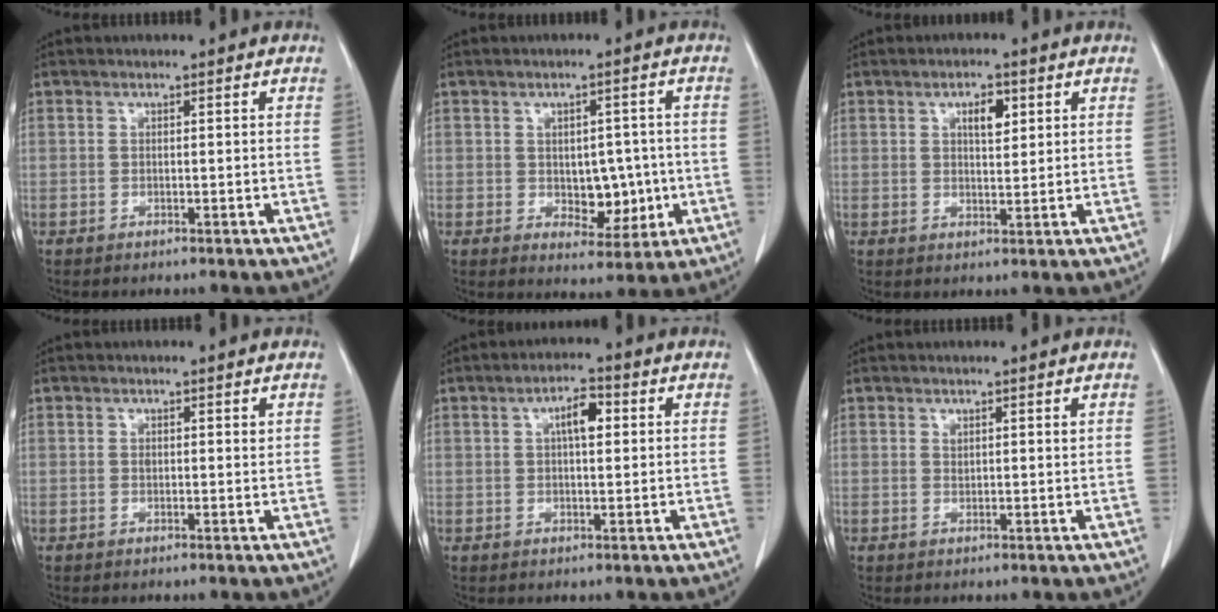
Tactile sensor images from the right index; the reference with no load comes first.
{"total": 6.4, "force": [-0.8, 3.9, 5.1], "torque": [-0.056, 0.006, 0.001]}
{"total": 3.7, "force": [1.6, 1.4, 3.0], "torque": [-0.048, 0.000, 0.024]}
{"total": 1.0, "force": [0.4, 0.5, 0.8], "torque": [-0.014, 0.000, 0.006]}
{"total": 4.3, "force": [1.2, 1.4, 3.9], "torque": [-0.066, 0.010, 0.017]}
{"total": 1.0, "force": [0.6, 0.2, 0.8], "torque": [-0.016, -0.003, 0.012]}